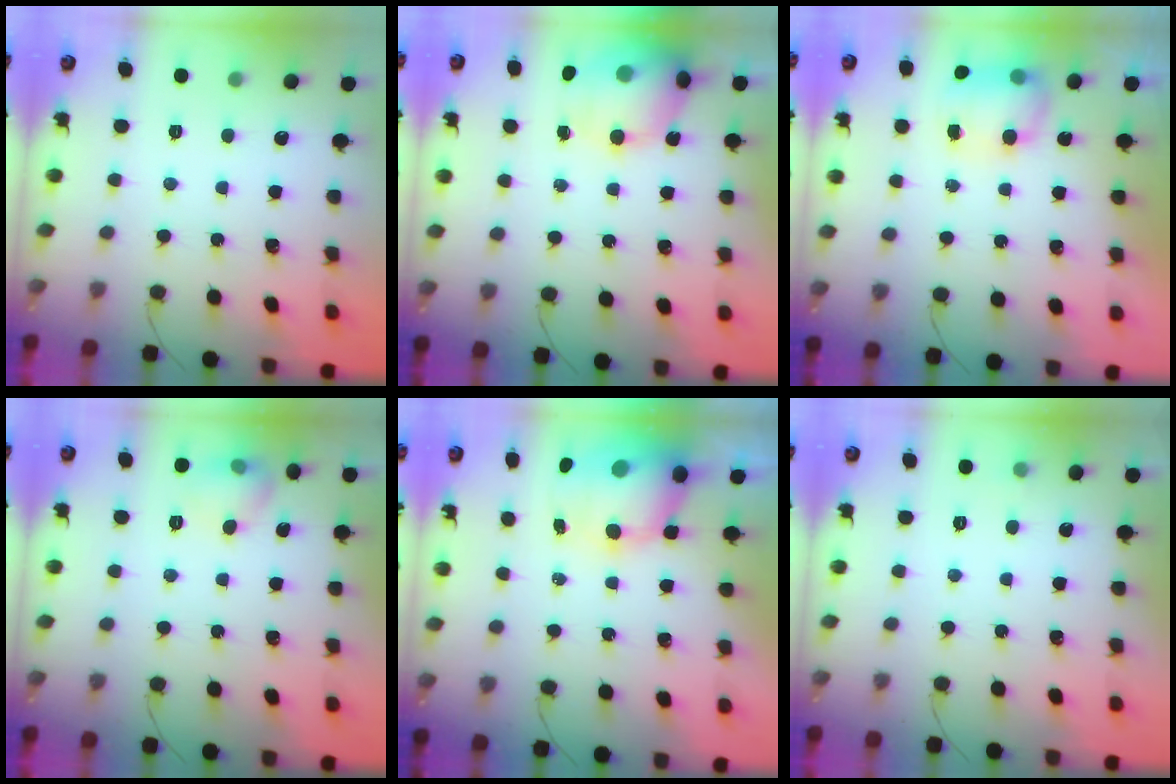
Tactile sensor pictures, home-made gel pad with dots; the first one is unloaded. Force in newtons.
{"total": 17.5, "press": 17.2, "slide": 3.5}
{"total": 8.0, "press": 8.0, "slide": 0.6}
{"total": 9.8, "press": 7.6, "slide": 6.2}
{"total": 11.2, "press": 10.9, "slide": 2.5}
{"total": 2.7, "press": 2.0, "slide": 1.8}